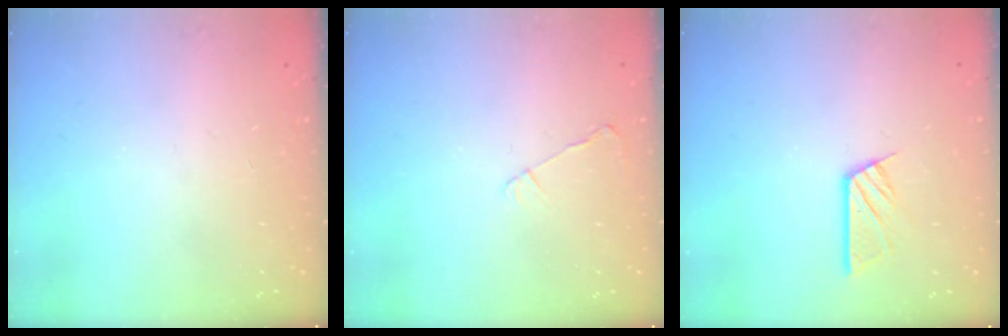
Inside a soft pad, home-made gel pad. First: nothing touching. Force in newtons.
{"total": 2.6, "press": 2.6, "slide": 0.5}
{"total": 6.3, "press": 6.3, "slide": 0.1}